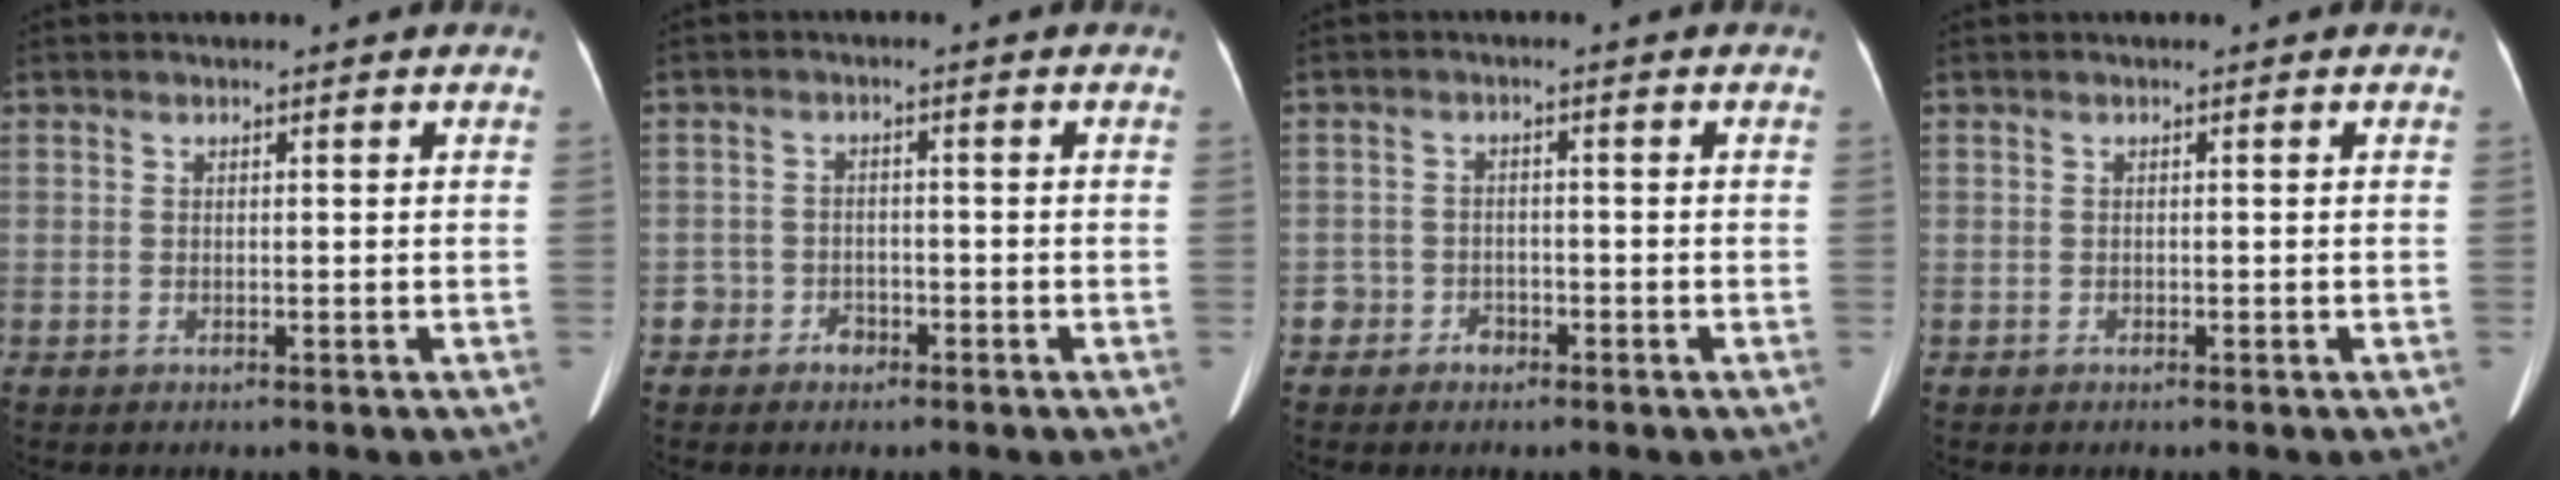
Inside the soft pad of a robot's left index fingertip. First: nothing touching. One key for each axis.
{"total": 2.7, "fx": -1.6, "fy": 2.1, "fz": 0.5, "tx": -0.004, "ty": 0.010, "tz": -0.028}
{"total": 2.6, "fx": -1.6, "fy": 2.1, "fz": 0.3, "tx": -0.002, "ty": 0.010, "tz": -0.028}
{"total": 0.0}